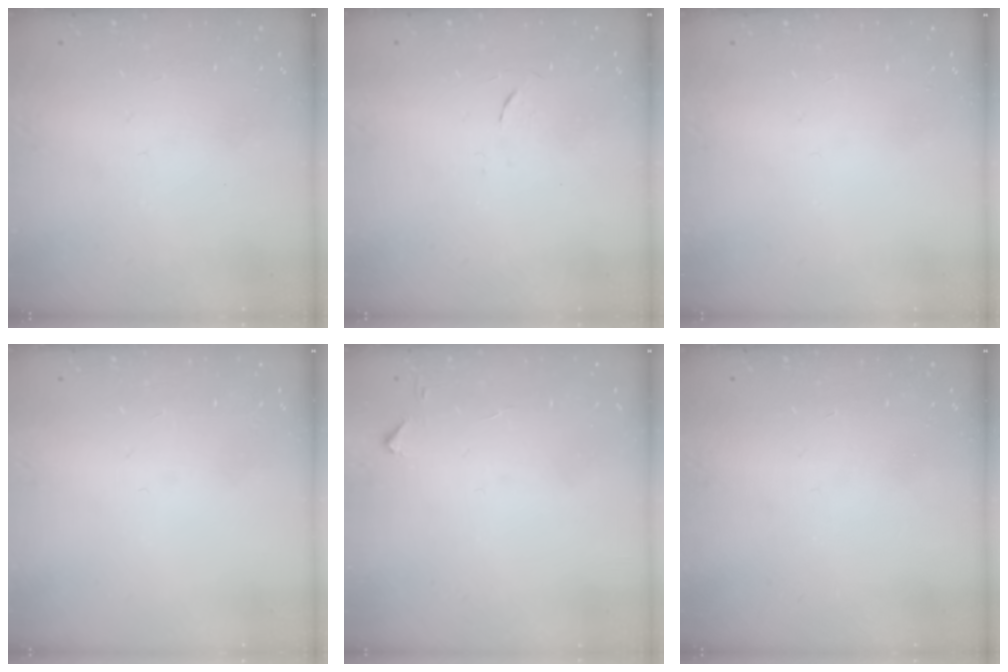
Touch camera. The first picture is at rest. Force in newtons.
{"total": 3.7, "press": 3.4, "slide": 1.3}
{"total": 0.0}
{"total": 0.0}
{"total": 2.8, "press": 2.8, "slide": 0.4}
{"total": 0.0}